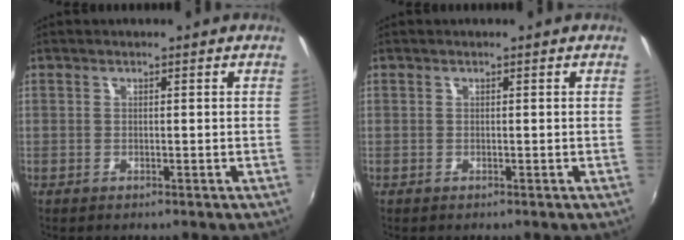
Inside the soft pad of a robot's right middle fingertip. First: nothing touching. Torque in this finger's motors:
{"motor_torque": [0.00, 0.00, 0.00, 0.00]}